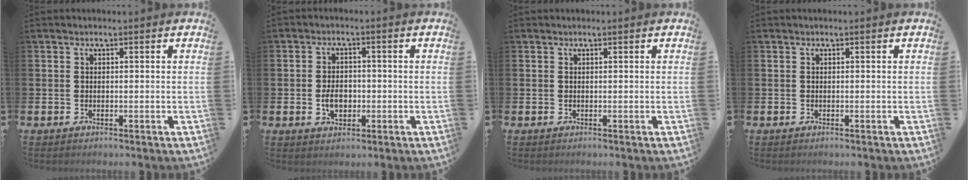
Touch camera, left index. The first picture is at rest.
{"total": 3.5, "force": [-0.7, 2.5, 2.4], "torque": [-0.031, -0.001, -0.018]}
{"total": 0.0}
{"total": 0.0}